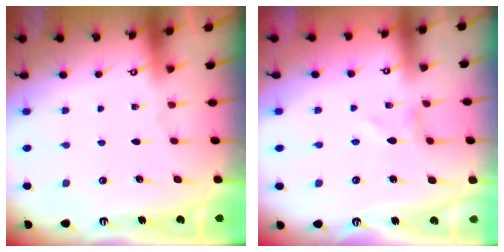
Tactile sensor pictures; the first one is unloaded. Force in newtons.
{"total": 1.0, "press": 1.0, "slide": 0.1}